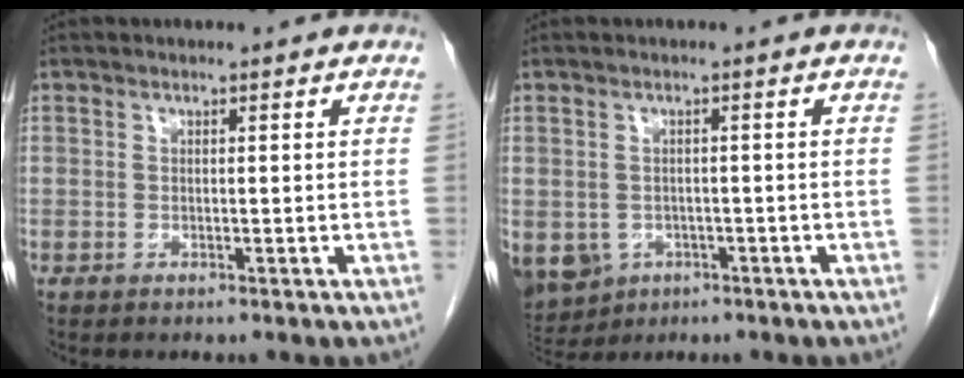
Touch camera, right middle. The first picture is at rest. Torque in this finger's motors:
{"motor_torque": [0.62, -0.23, 0.06, 0.03]}